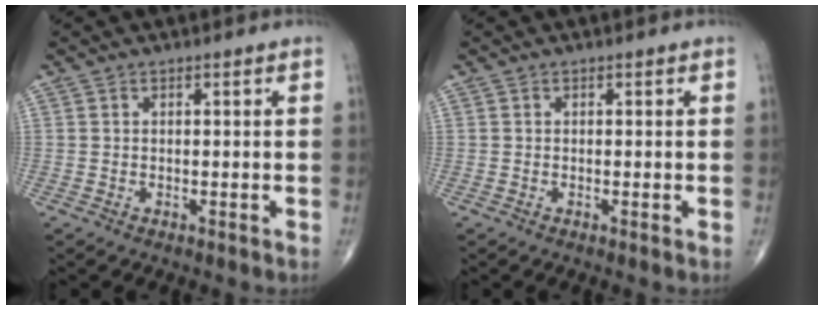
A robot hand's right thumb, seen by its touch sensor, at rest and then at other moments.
{"total": 0.0}